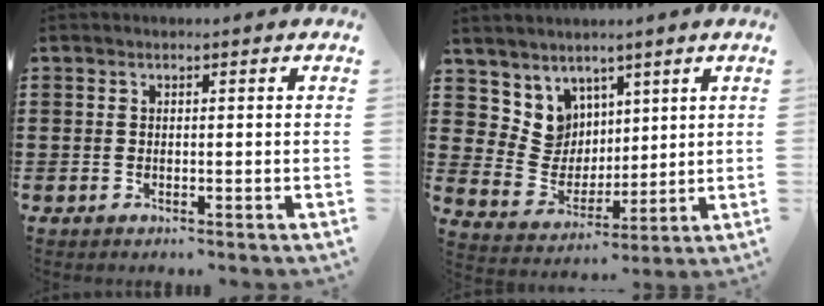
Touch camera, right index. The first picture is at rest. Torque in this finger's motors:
{"motor_torque": [0.11, 0.05, 0.14, 0.01]}